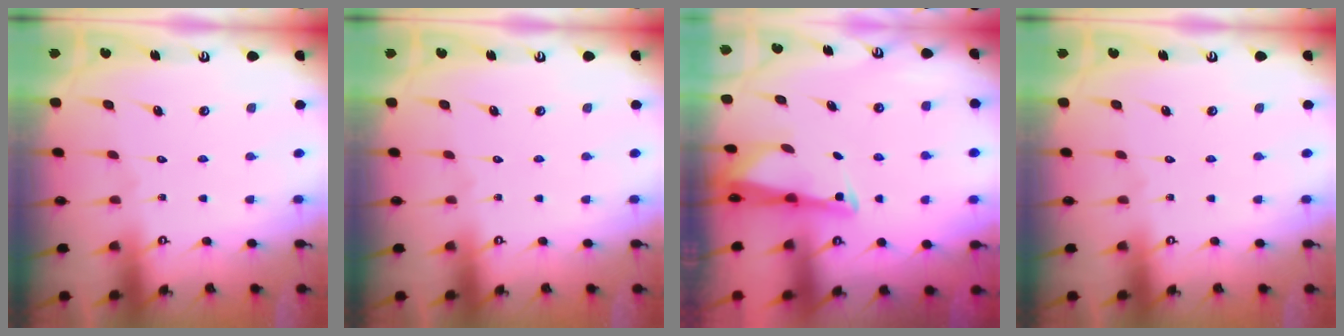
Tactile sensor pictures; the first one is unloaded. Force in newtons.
{"total": 0.0}
{"total": 2.5, "press": 2.5, "slide": 0.3}
{"total": 0.0}